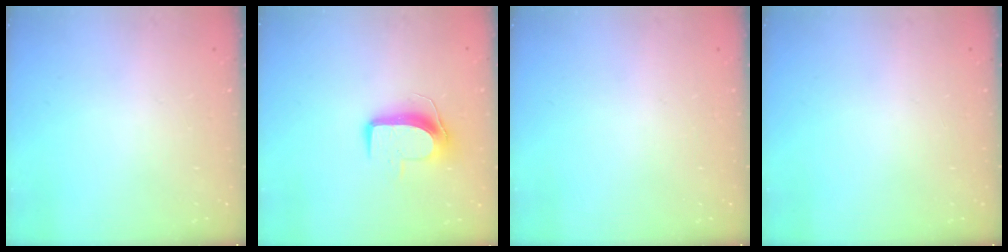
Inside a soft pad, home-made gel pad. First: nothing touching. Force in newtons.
{"total": 9.2, "press": 9.2, "slide": 0.3}
{"total": 0.0}
{"total": 0.0}